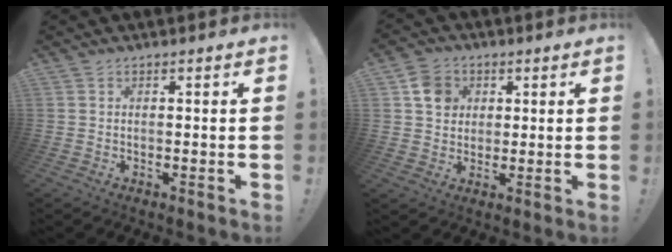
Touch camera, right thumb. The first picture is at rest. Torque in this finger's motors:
{"motor_torque": [0.08, 0.74, 0.38, 0.12, 0.01]}